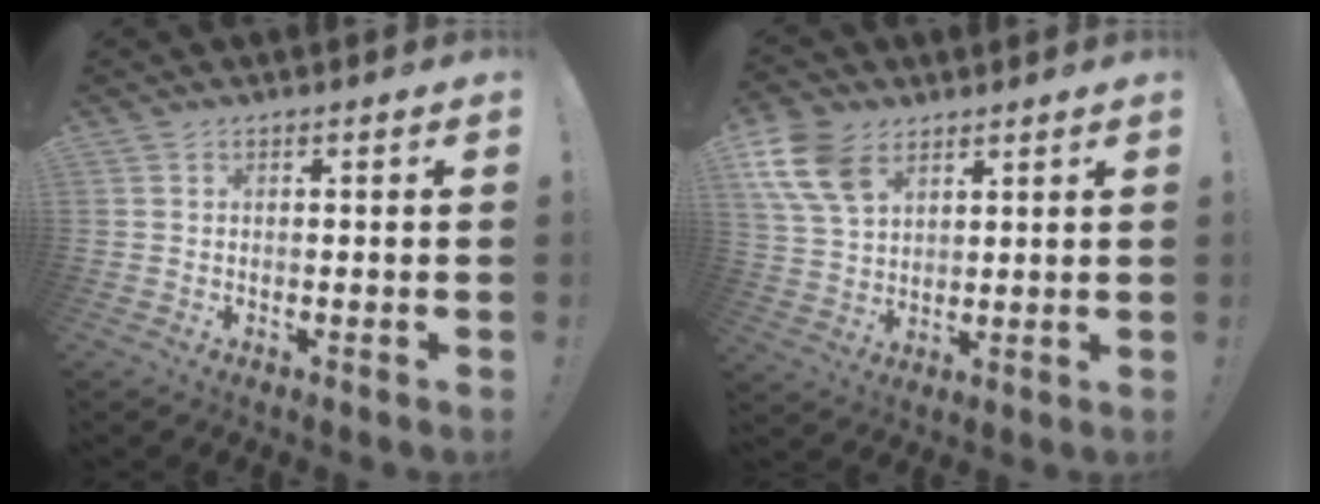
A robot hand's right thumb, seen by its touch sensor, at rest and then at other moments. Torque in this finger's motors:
{"motor_torque": [0.72, 1.69, 0.33, -0.06, 0.06]}